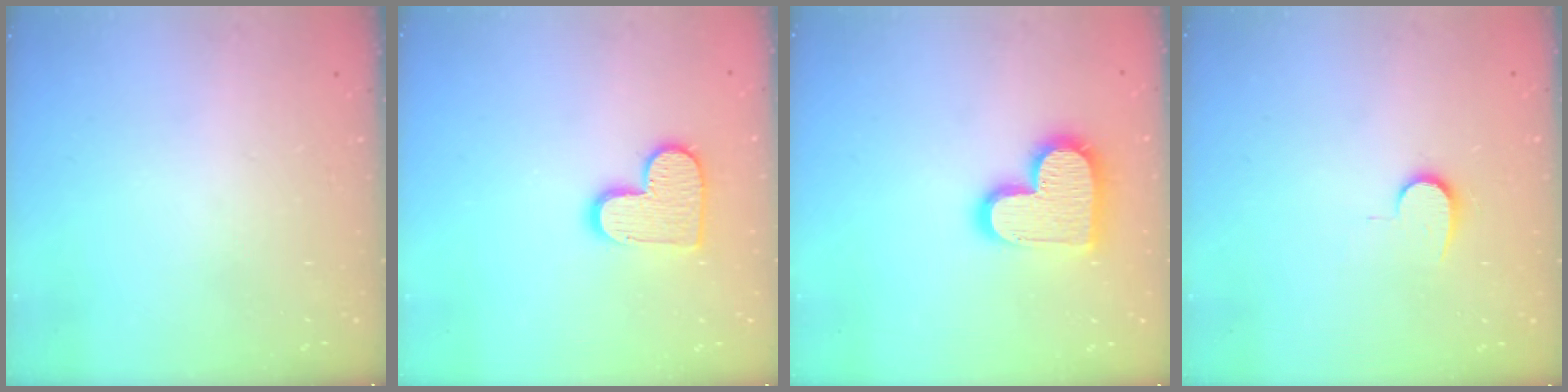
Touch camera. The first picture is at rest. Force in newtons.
{"total": 11.6, "press": 11.6, "slide": 0.7}
{"total": 16.0, "press": 16.0, "slide": 0.9}
{"total": 7.3, "press": 7.3, "slide": 0.7}